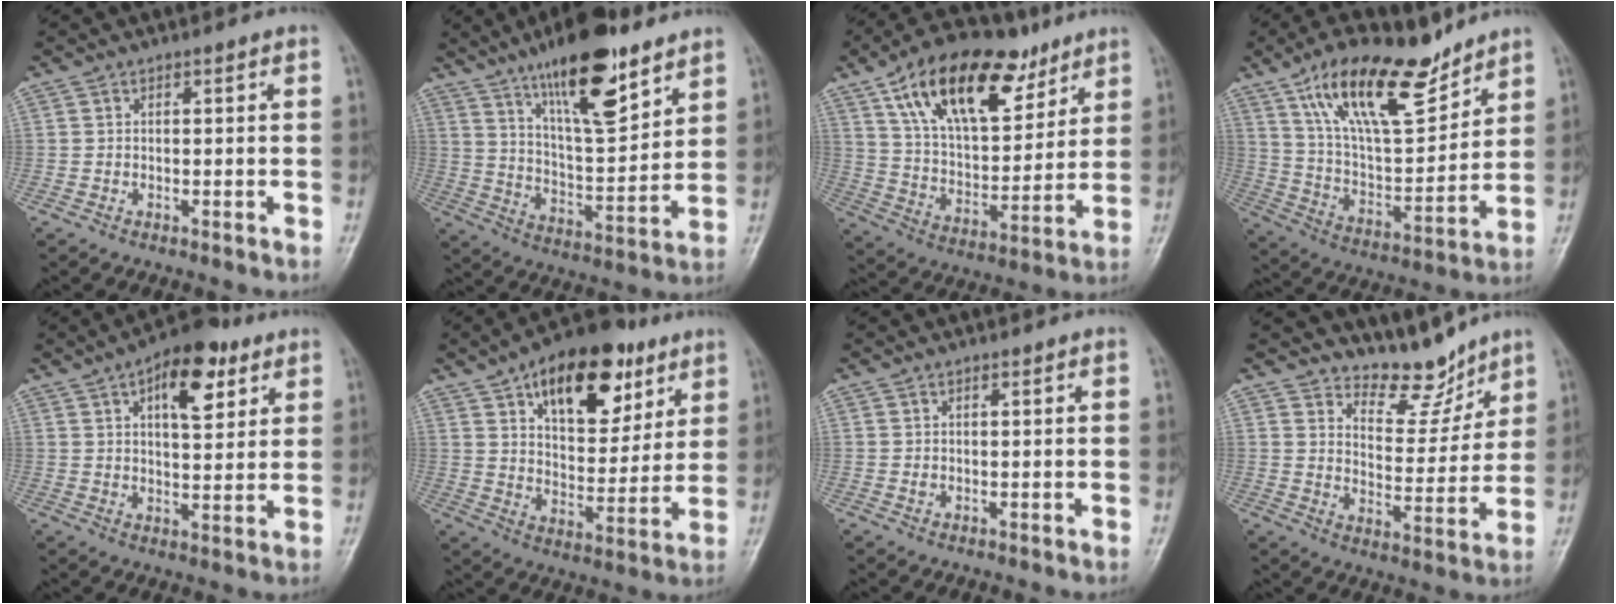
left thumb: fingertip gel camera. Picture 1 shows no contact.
{"total": 17.9, "force": [11.8, 5.5, 12.4], "torque": [-0.173, -0.066, 0.203]}
{"total": 22.2, "force": [12.4, 11.1, 14.7], "torque": [-0.211, -0.032, 0.218]}
{"total": 20.0, "force": [13.1, 7.7, 13.1], "torque": [-0.186, -0.062, 0.240]}
{"total": 12.1, "force": [5.6, 5.7, 9.1], "torque": [-0.104, -0.015, 0.081]}
{"total": 19.8, "force": [10.2, 10.5, 13.4], "torque": [-0.149, -0.032, 0.161]}
{"total": 0.7, "force": [0.2, 0.5, 0.5], "torque": [-0.007, 0.000, 0.005]}
{"total": 9.1, "force": [8.0, 3.8, 1.9], "torque": [0.007, -0.065, 0.136]}